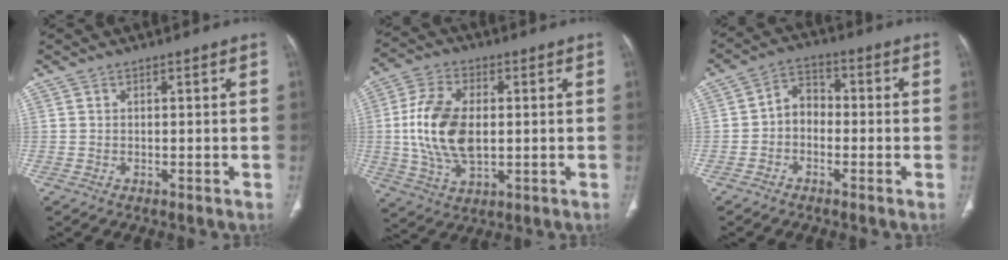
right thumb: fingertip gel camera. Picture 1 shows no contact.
{"total": 14.3, "force": [0.4, 8.4, 11.6], "torque": [-0.228, 0.001, 0.010]}
{"total": 5.4, "force": [-1.2, 4.2, 3.1], "torque": [-0.030, 0.025, -0.036]}